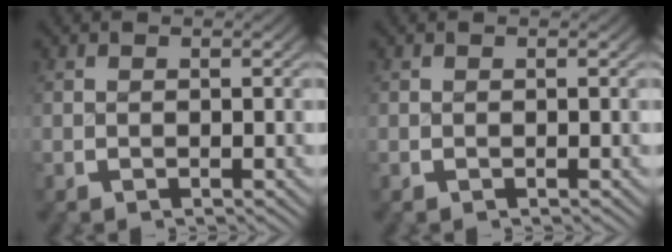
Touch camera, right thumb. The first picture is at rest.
{"total": 0.0}